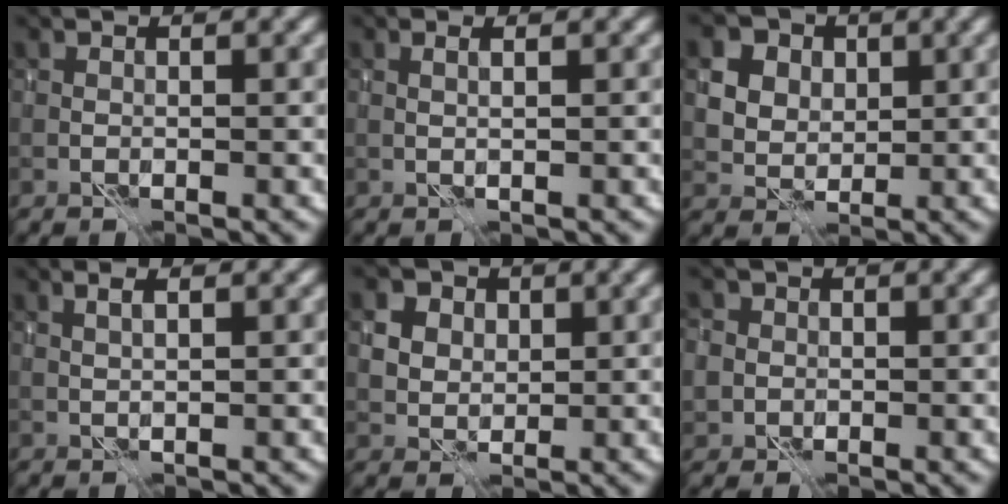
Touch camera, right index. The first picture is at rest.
{"total": 1.0, "force": [0.7, -0.3, 0.6], "torque": [-0.013, 0.000, 0.012]}
{"total": 11.2, "force": [4.9, 8.8, 4.7], "torque": [-0.108, 0.029, 0.078]}
{"total": 1.1, "force": [0.8, -0.1, 0.8], "torque": [-0.021, 0.005, 0.014]}
{"total": 7.8, "force": [3.6, 6.0, 3.5], "torque": [-0.069, 0.028, 0.051]}
{"total": 4.6, "force": [-0.4, 4.4, 1.5], "torque": [-0.021, 0.013, -0.043]}